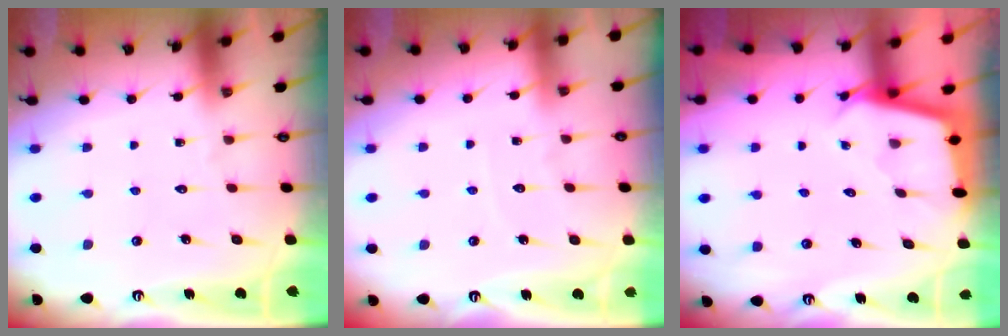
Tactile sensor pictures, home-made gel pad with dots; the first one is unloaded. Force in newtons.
{"total": 2.3, "press": 2.2, "slide": 0.3}
{"total": 2.4, "press": 2.4, "slide": 0.1}